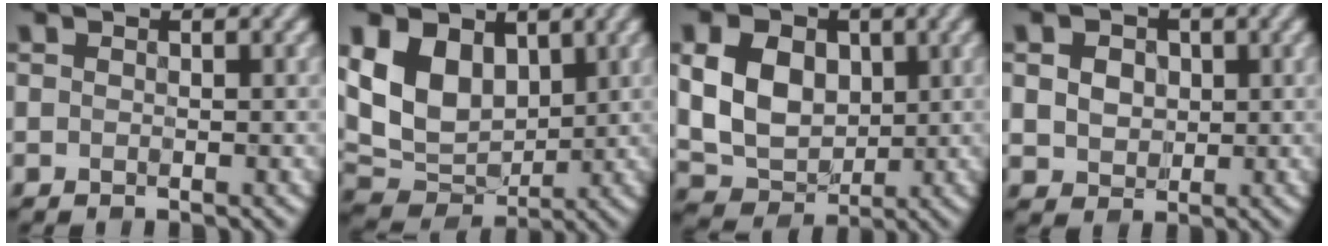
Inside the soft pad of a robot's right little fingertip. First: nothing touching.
{"total": 8.4, "force": [2.1, 6.1, 5.5], "torque": [-0.121, -0.004, 0.028]}
{"total": 6.5, "force": [0.6, 5.0, 4.1], "torque": [-0.087, -0.002, 0.005]}
{"total": 4.8, "force": [1.3, 3.8, 2.7], "torque": [-0.062, 0.019, 0.012]}